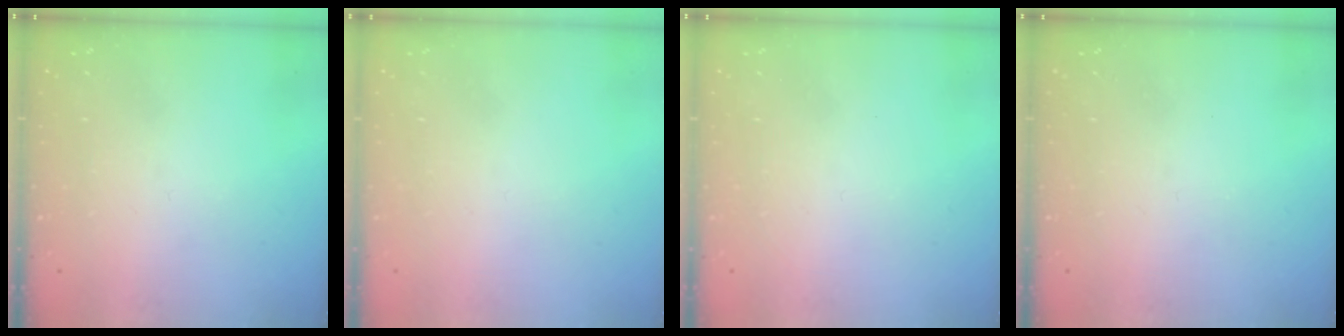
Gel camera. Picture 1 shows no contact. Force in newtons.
{"total": 1.6, "press": 1.6, "slide": 0.1}
{"total": 1.6, "press": 1.6, "slide": 0.1}
{"total": 0.0}